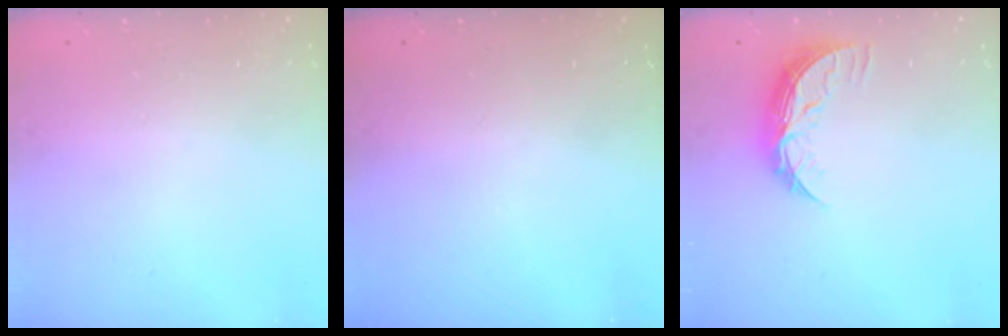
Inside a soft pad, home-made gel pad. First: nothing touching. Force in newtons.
{"total": 0.0}
{"total": 9.0, "press": 9.0, "slide": 0.5}